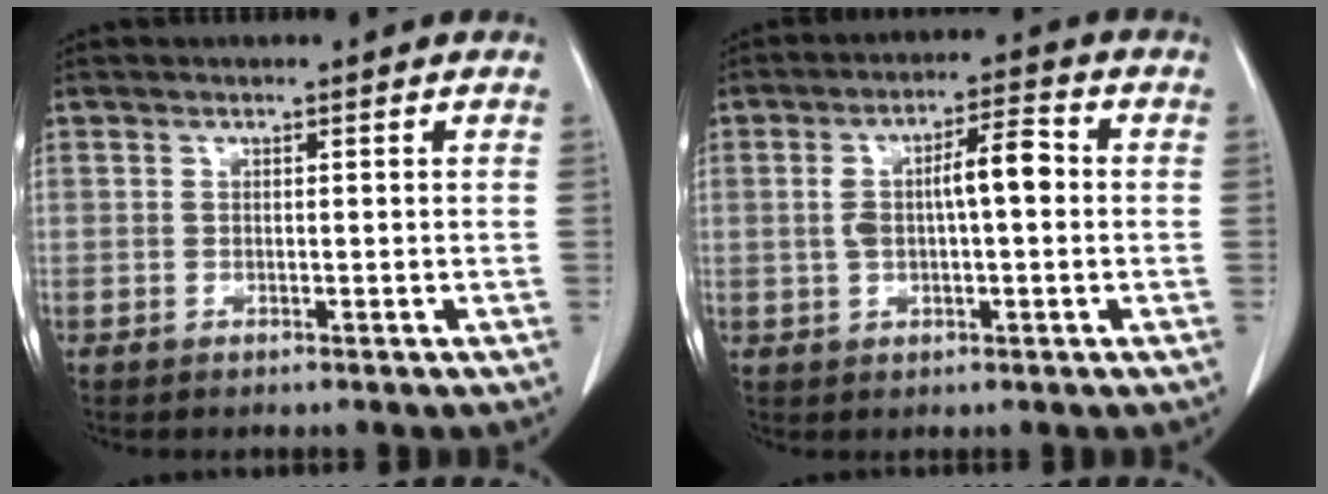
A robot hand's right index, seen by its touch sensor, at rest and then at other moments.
{"total": 7.3, "force": [0.4, 2.0, 7.0], "torque": [-0.132, 0.025, 0.008]}